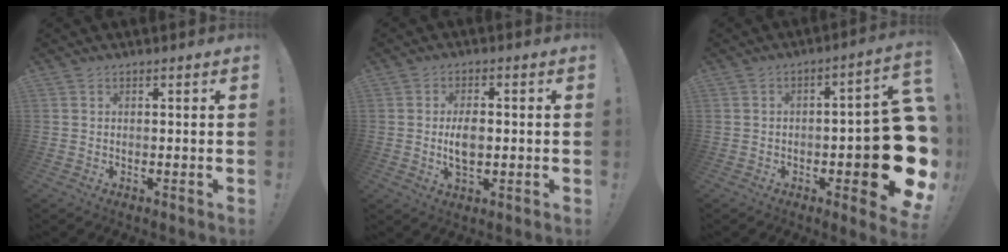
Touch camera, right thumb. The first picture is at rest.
{"total": 6.3, "force": [-0.5, 3.3, 5.3], "torque": [-0.085, -0.003, -0.013]}
{"total": 15.4, "force": [-3.4, 4.6, 14.2], "torque": [-0.172, 0.012, -0.045]}